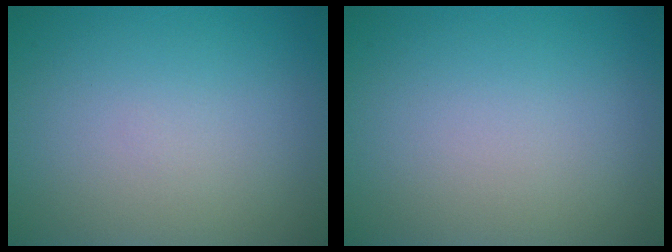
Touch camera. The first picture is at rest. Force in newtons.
{"total": 0.0}